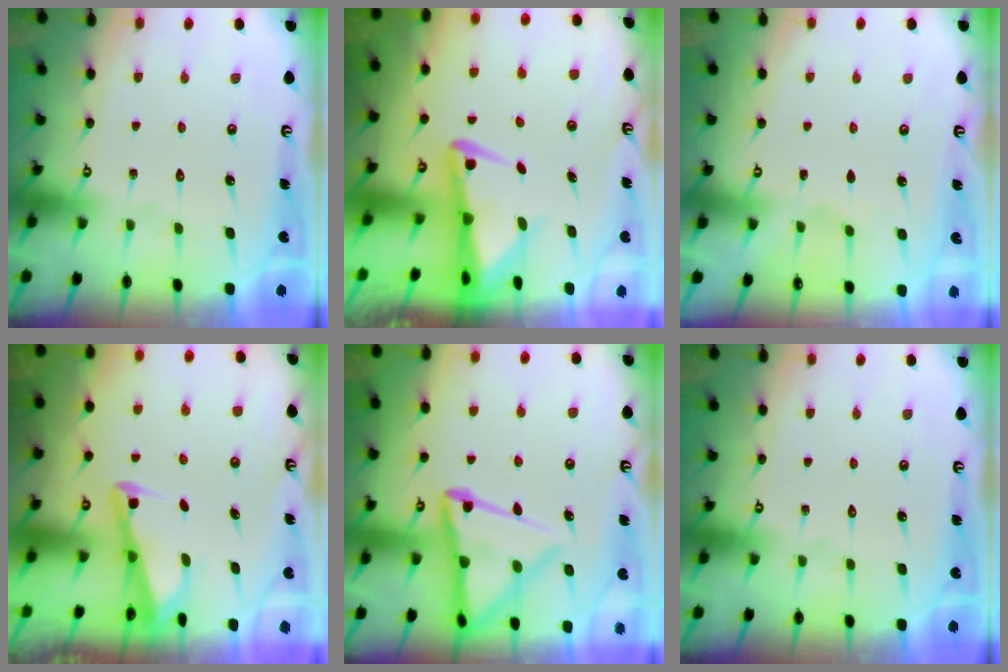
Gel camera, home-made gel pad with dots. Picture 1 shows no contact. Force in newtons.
{"total": 4.1, "press": 4.0, "slide": 1.0}
{"total": 2.6, "press": 2.5, "slide": 0.4}
{"total": 2.9, "press": 2.8, "slide": 0.3}
{"total": 14.6, "press": 14.5, "slide": 1.6}
{"total": 0.0}